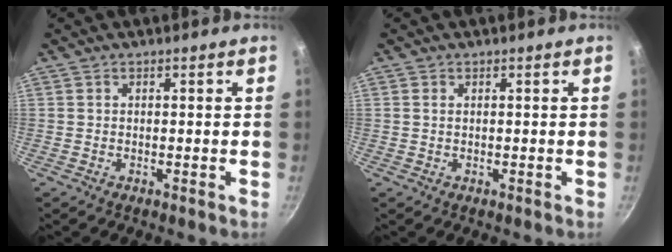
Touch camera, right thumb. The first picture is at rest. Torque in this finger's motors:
{"motor_torque": [-0.33, 0.14, -0.64, 0.17, -0.03]}